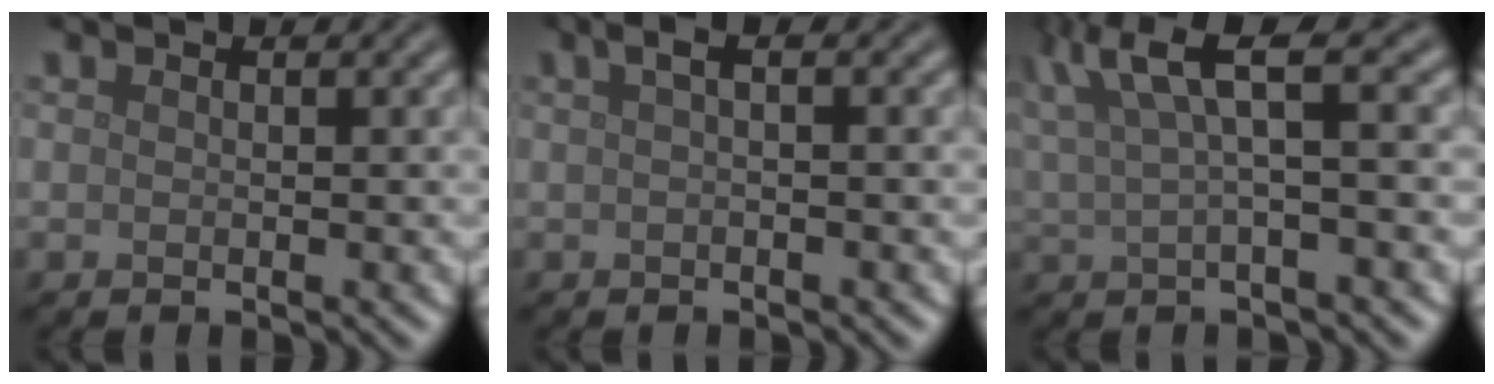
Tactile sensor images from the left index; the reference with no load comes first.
{"total": 1.5, "force": [0.3, 0.4, 1.4], "torque": [-0.025, 0.009, 0.004]}
{"total": 5.7, "force": [3.1, 1.2, 4.7], "torque": [-0.086, 0.022, 0.060]}